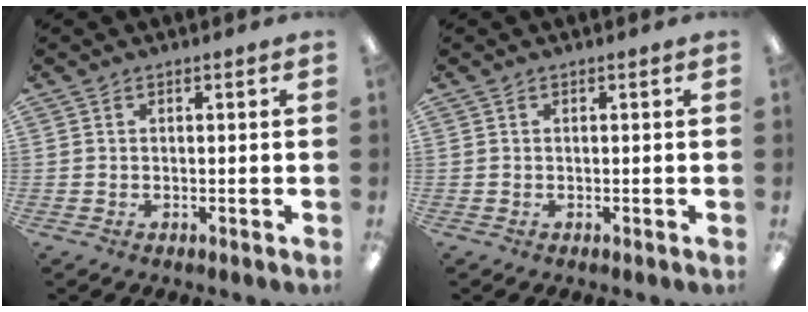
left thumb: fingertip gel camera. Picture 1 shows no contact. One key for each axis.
{"total": 0.0}